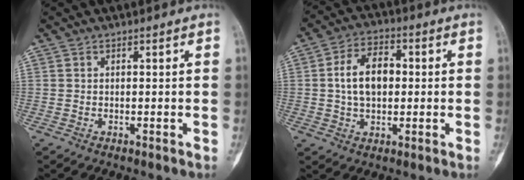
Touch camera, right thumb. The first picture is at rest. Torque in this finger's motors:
{"motor_torque": [1.14, 1.06, 0.36, -0.19, 0.39]}